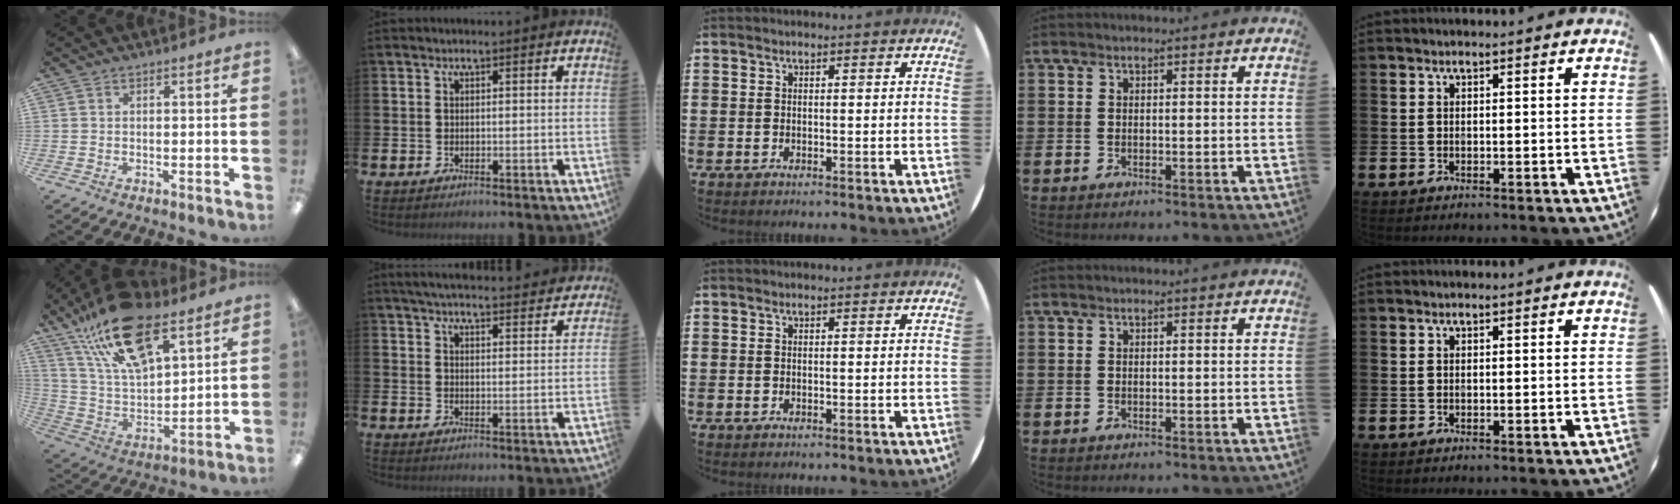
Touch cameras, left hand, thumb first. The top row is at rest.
{"thumb": {"total": 21.6, "force": [13.4, 9.7, 13.9], "torque": [-0.271, -0.059, 0.236]}, "index": {"total": 5.0, "force": [4.9, 0.4, 0.6], "torque": [-0.028, -0.034, 0.088]}}